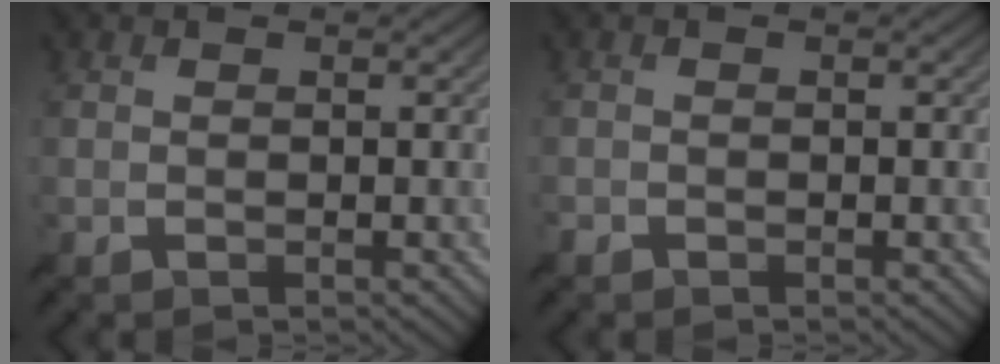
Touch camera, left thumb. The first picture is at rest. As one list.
[{"total": 0.6, "force": [-0.5, 0.3, 0.0], "torque": [-0.001, -0.002, -0.012]}]